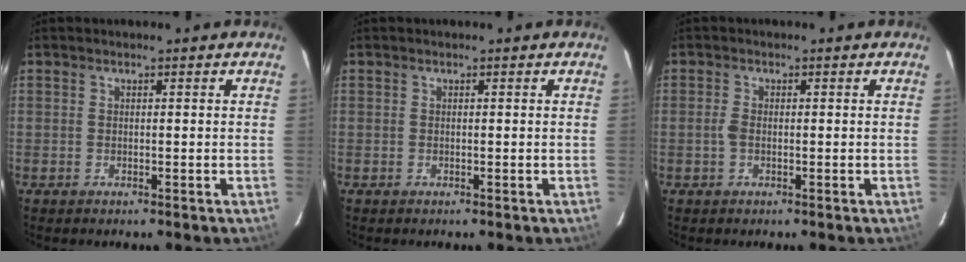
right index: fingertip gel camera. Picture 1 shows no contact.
{"total": 0.0}
{"total": 1.5, "force": [-0.5, 0.9, 1.1], "torque": [-0.026, 0.002, -0.011]}